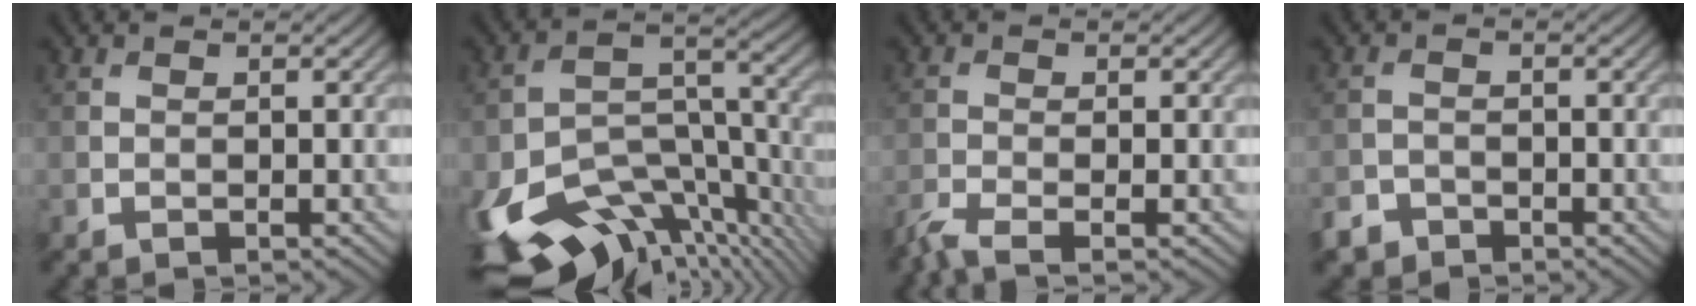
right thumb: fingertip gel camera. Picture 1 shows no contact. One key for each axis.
{"total": 16.5, "fx": -9.6, "fy": 8.6, "fz": 10.4, "tx": -0.228, "ty": -0.053, "tz": -0.131}
{"total": 2.9, "fx": -2.3, "fy": 0.3, "fz": 1.8, "tx": -0.046, "ty": -0.007, "tz": -0.057}
{"total": 2.4, "fx": -2.0, "fy": 1.3, "fz": 0.3, "tx": -0.007, "ty": 0.000, "tz": -0.045}